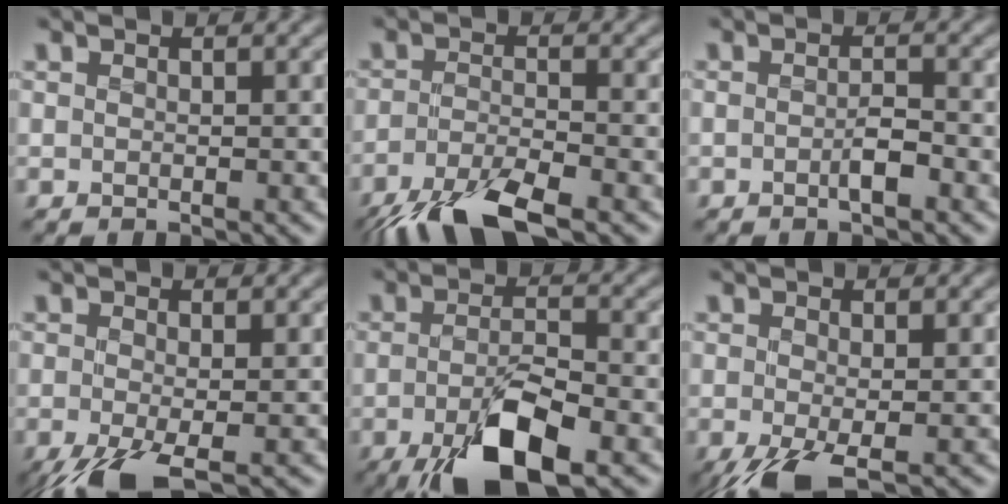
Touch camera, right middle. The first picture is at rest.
{"total": 6.8, "force": [-4.9, 1.7, 4.5], "torque": [-0.084, -0.016, -0.100]}
{"total": 1.6, "force": [-0.9, 0.3, 1.3], "torque": [-0.025, -0.002, -0.018]}
{"total": 4.9, "force": [-2.7, 1.5, 3.8], "torque": [-0.083, -0.012, -0.051]}
{"total": 7.8, "force": [-4.0, 2.4, 6.3], "torque": [-0.113, -0.005, -0.071]}
{"total": 4.2, "force": [-2.2, 1.4, 3.4], "torque": [-0.074, -0.011, -0.041]}